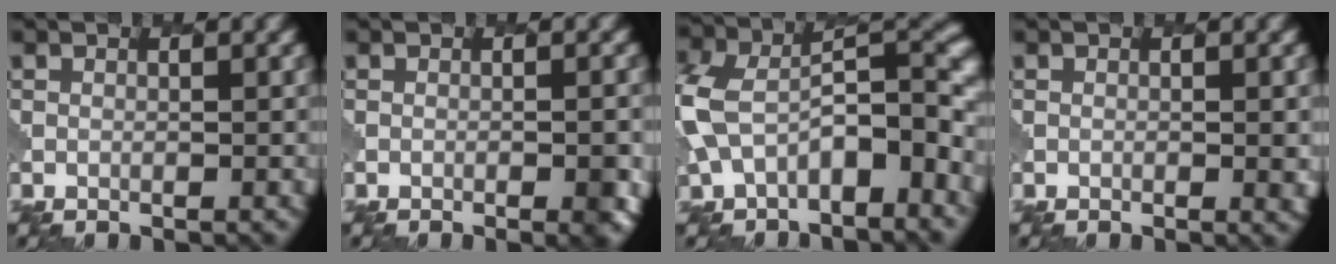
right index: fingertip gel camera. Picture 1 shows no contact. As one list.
[{"total": 2.7, "force": [-0.8, 0.9, 2.4], "torque": [-0.022, 0.002, -0.005]}, {"total": 9.8, "force": [-2.0, 5.7, 7.7], "torque": [-0.142, 0.004, -0.045]}, {"total": 1.2, "force": [0.0, 0.3, 1.2], "torque": [-0.016, -0.001, 0.002]}]